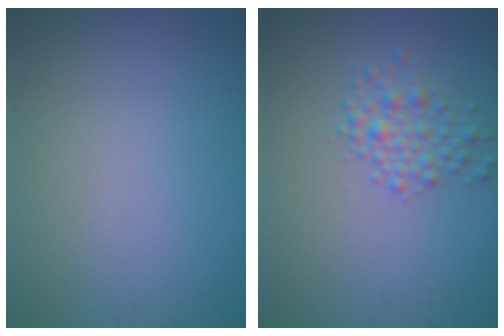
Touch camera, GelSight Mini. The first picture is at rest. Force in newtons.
{"total": 3.2, "press": 3.2, "slide": 0.0}